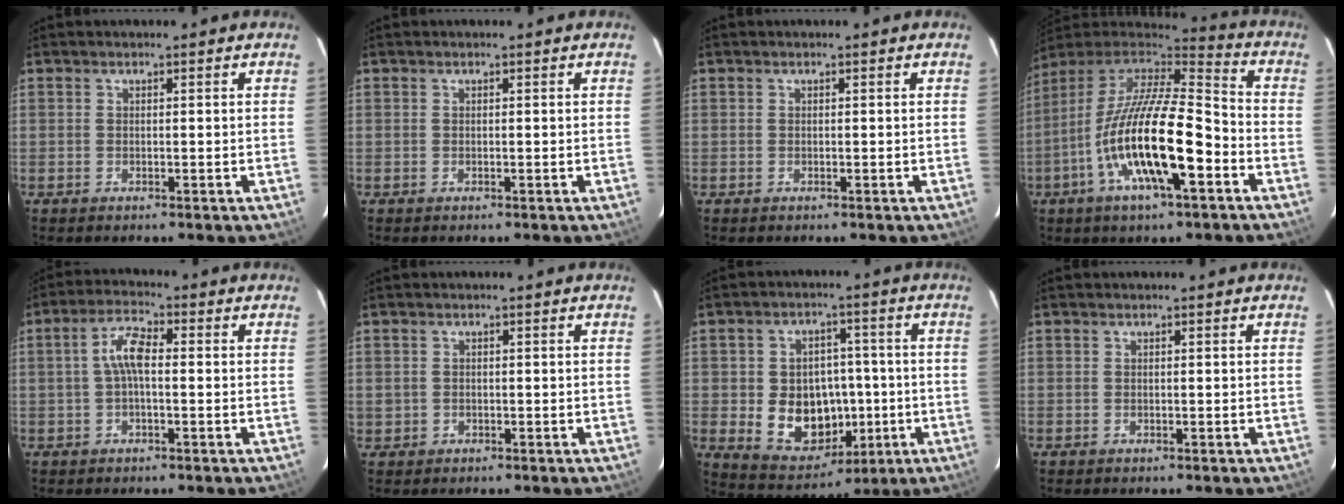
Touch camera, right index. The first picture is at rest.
{"total": 0.0}
{"total": 0.0}
{"total": 20.8, "force": [-7.4, 5.5, 18.6], "torque": [-0.342, -0.026, -0.142]}
{"total": 5.3, "force": [-0.1, 1.9, 5.0], "torque": [-0.103, 0.017, -0.003]}
{"total": 1.7, "force": [-0.3, 1.7, 0.3], "torque": [-0.007, 0.001, 0.000]}
{"total": 13.0, "force": [-2.2, 10.4, 7.5], "torque": [-0.158, 0.008, -0.011]}
{"total": 0.0}